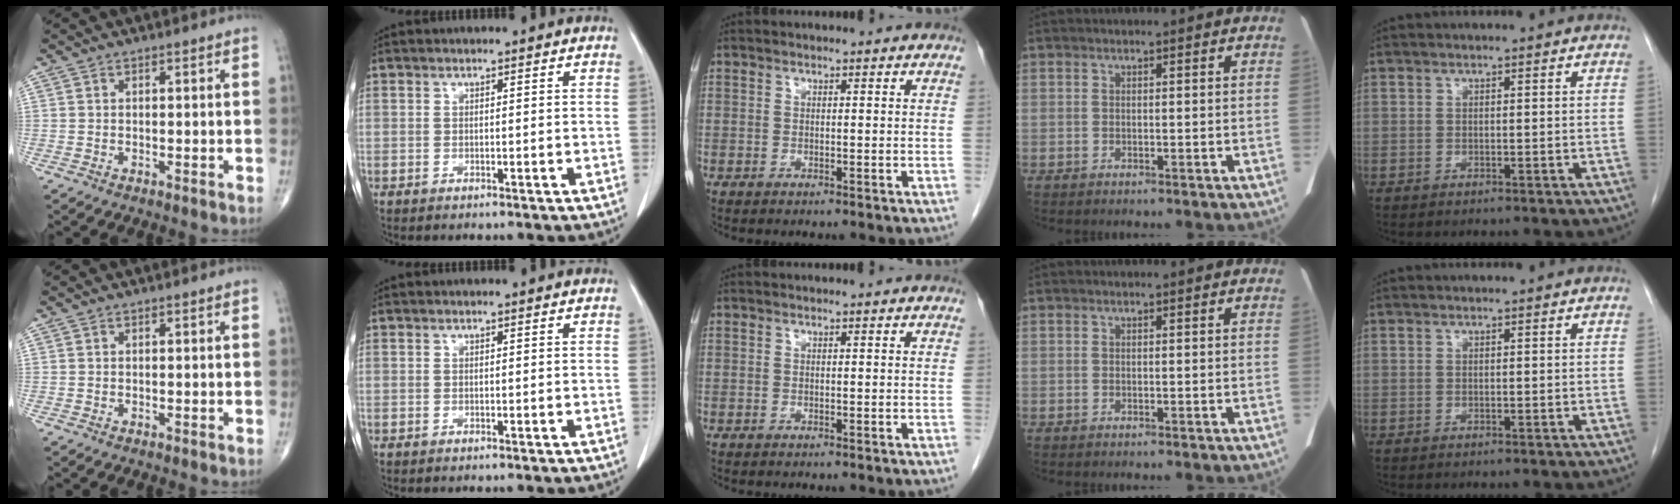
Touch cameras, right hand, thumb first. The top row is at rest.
{}